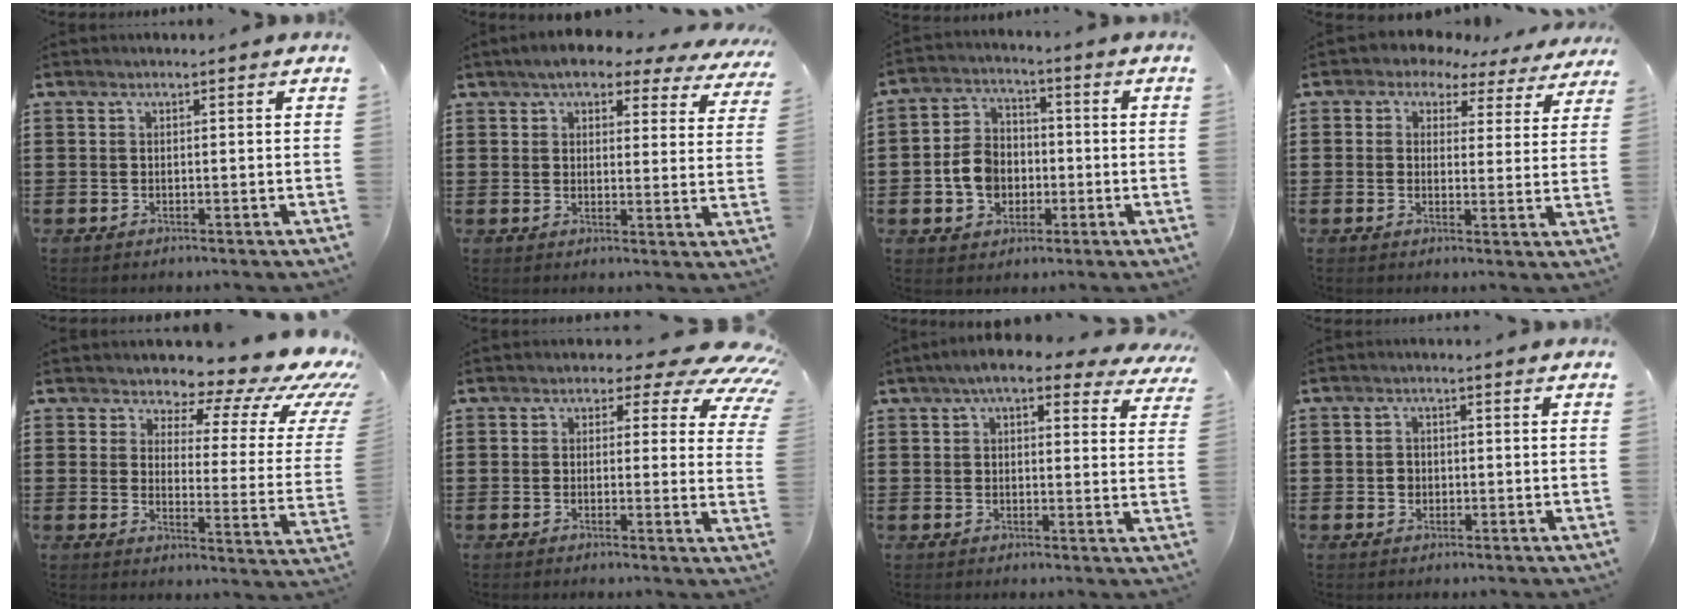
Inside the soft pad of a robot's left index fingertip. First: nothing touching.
{"total": 5.6, "force": [4.8, 1.7, 2.4], "torque": [-0.057, -0.011, 0.086]}
{"total": 7.0, "force": [-1.3, 5.8, 3.7], "torque": [-0.097, 0.011, -0.028]}
{"total": 3.2, "force": [2.4, 2.0, 0.6], "torque": [-0.031, -0.013, 0.038]}
{"total": 7.2, "force": [5.4, 2.9, 3.8], "torque": [-0.067, -0.045, 0.090]}
{"total": 4.4, "force": [2.6, 2.4, 2.6], "torque": [-0.043, -0.018, 0.038]}
{"total": 6.2, "force": [4.7, 1.6, 3.7], "torque": [-0.077, -0.003, 0.082]}
{"total": 1.6, "force": [-0.1, 1.5, 0.6], "torque": [-0.015, 0.006, -0.005]}